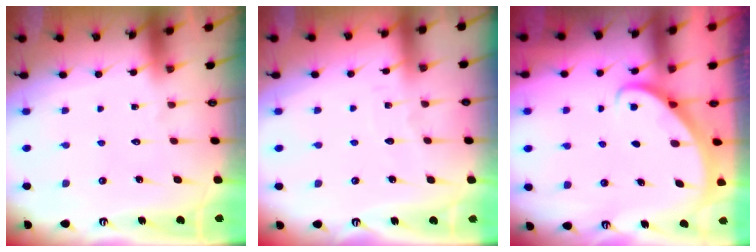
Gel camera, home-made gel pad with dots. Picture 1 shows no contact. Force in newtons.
{"total": 2.8, "press": 2.8, "slide": 0.4}
{"total": 2.8, "press": 2.8, "slide": 0.2}